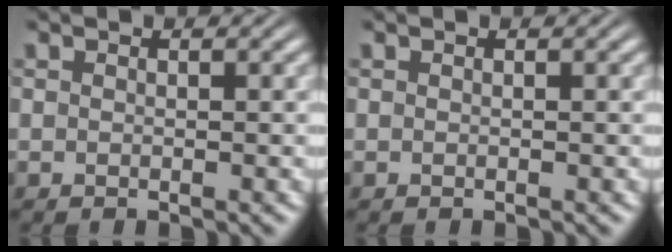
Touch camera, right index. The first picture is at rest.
{"total": 0.0}